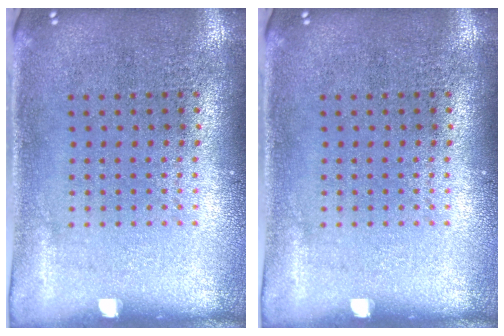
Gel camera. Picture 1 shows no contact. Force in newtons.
{"total": 0.0}